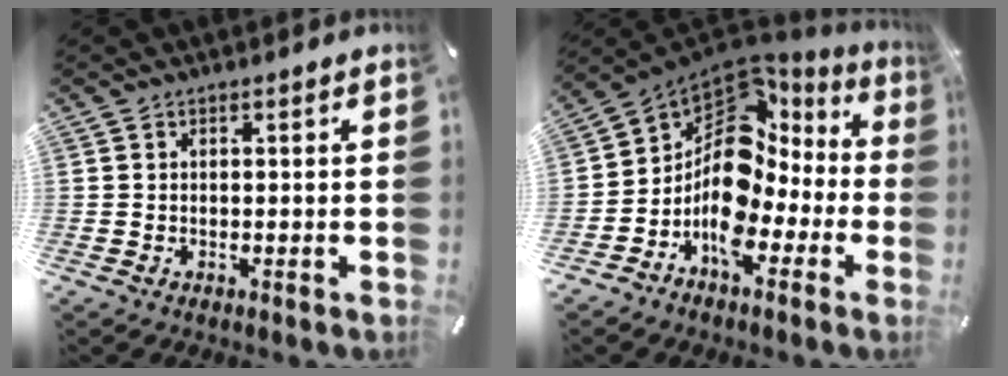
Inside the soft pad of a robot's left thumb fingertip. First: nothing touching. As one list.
[{"total": 13.1, "force": [-1.6, 9.4, 9.0], "torque": [-0.172, -0.023, -0.035]}]